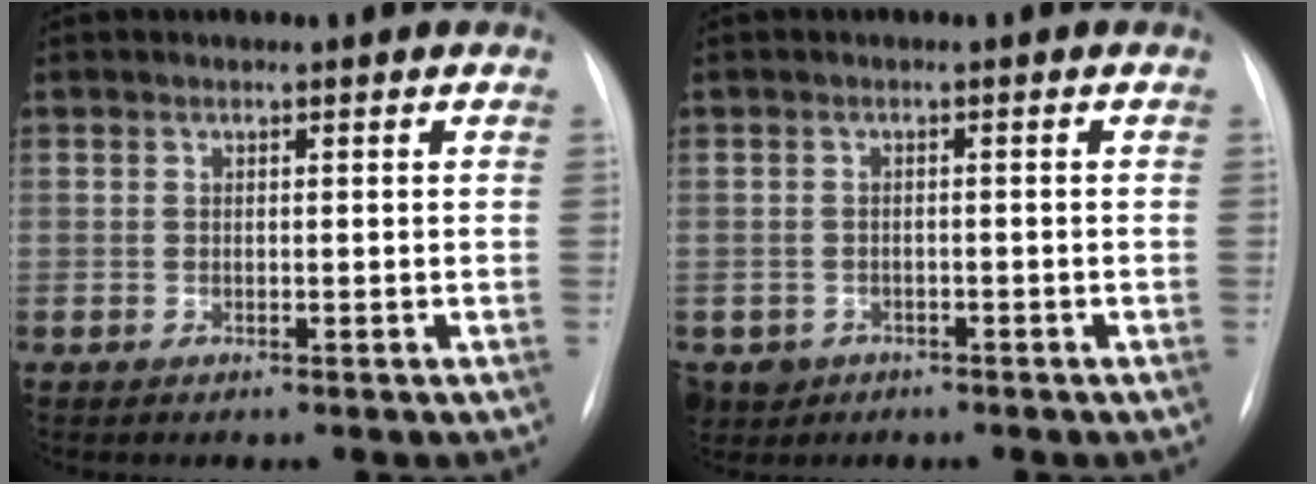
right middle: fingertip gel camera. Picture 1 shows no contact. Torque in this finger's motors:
{"motor_torque": [0.07, -0.07, 0.06, 0.01]}